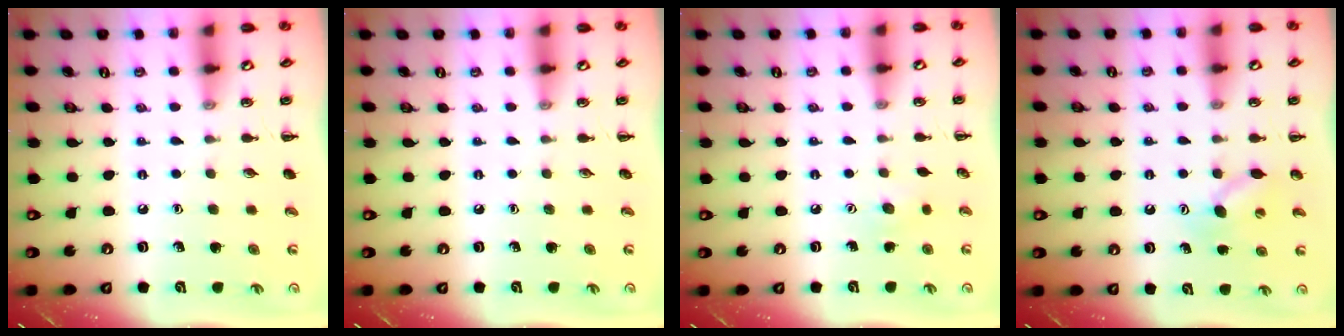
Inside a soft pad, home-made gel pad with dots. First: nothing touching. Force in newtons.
{"total": 0.0}
{"total": 4.1, "press": 4.0, "slide": 1.0}
{"total": 7.8, "press": 7.7, "slide": 1.5}